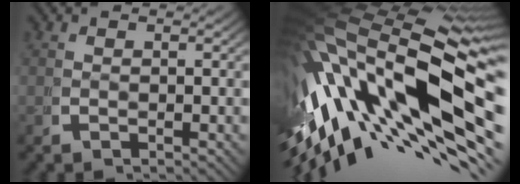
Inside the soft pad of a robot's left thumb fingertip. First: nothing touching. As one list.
[{"total": 26.2, "force": [-0.9, 15.1, 21.4], "torque": [-0.392, -0.037, 0.015]}]